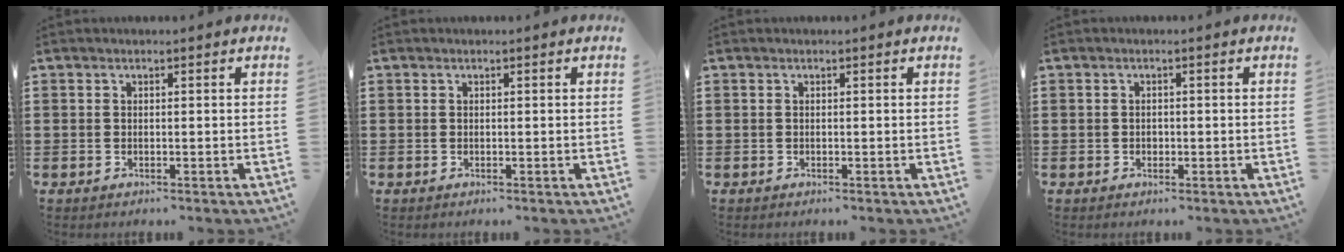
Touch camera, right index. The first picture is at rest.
{"total": 0.0}
{"total": 0.0}
{"total": 0.7, "force": [-0.1, 0.6, 0.3], "torque": [-0.006, 0.002, -0.002]}